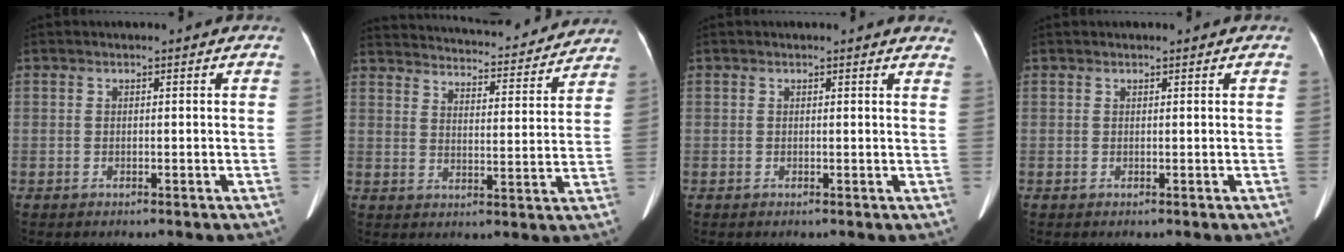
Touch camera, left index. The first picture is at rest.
{"total": 23.0, "force": [21.4, 4.3, 7.3], "torque": [-0.116, -0.017, 0.274]}
{"total": 4.6, "force": [4.4, 0.7, 0.9], "torque": [0.006, -0.021, 0.020]}
{"total": 1.1, "force": [0.9, 0.1, 0.5], "torque": [-0.008, 0.004, 0.014]}